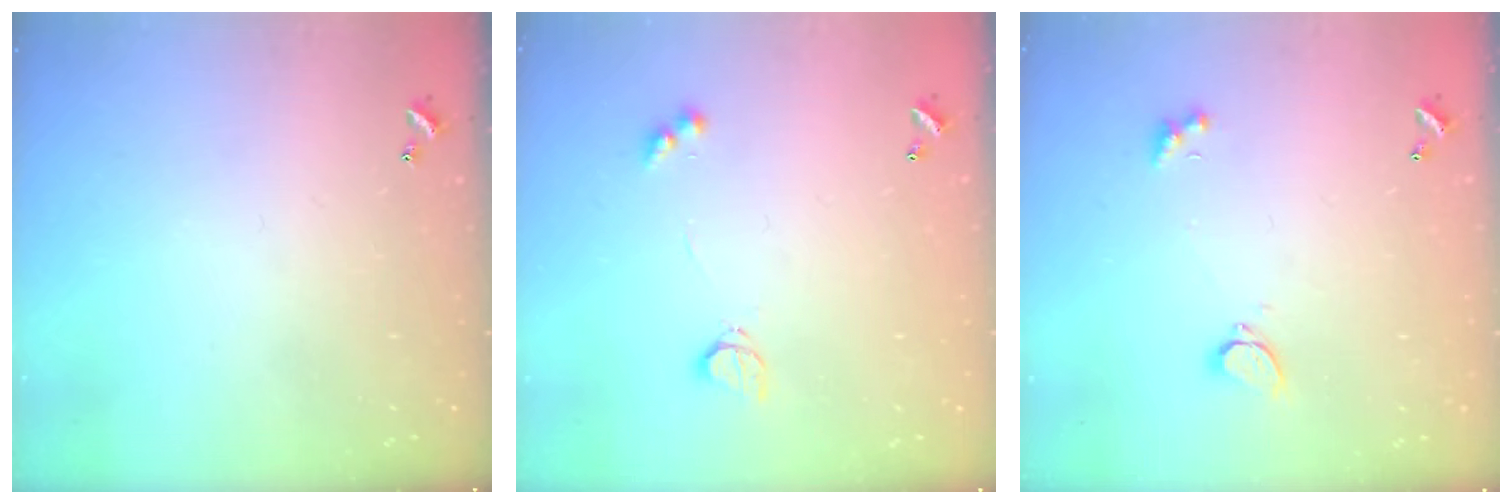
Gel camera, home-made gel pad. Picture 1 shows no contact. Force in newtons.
{"total": 3.0, "press": 2.9, "slide": 0.6}
{"total": 1.9, "press": 1.8, "slide": 0.6}